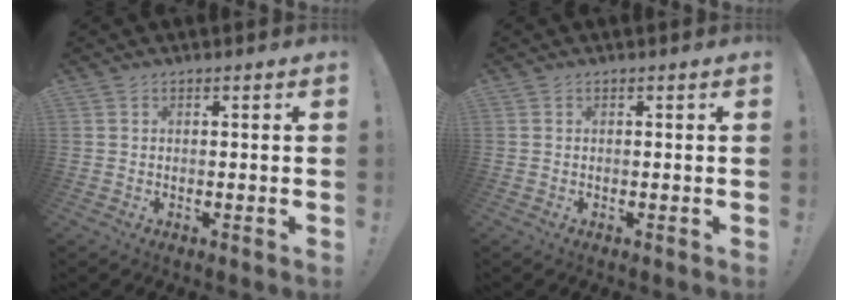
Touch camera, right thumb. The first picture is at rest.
{"total": 0.0}